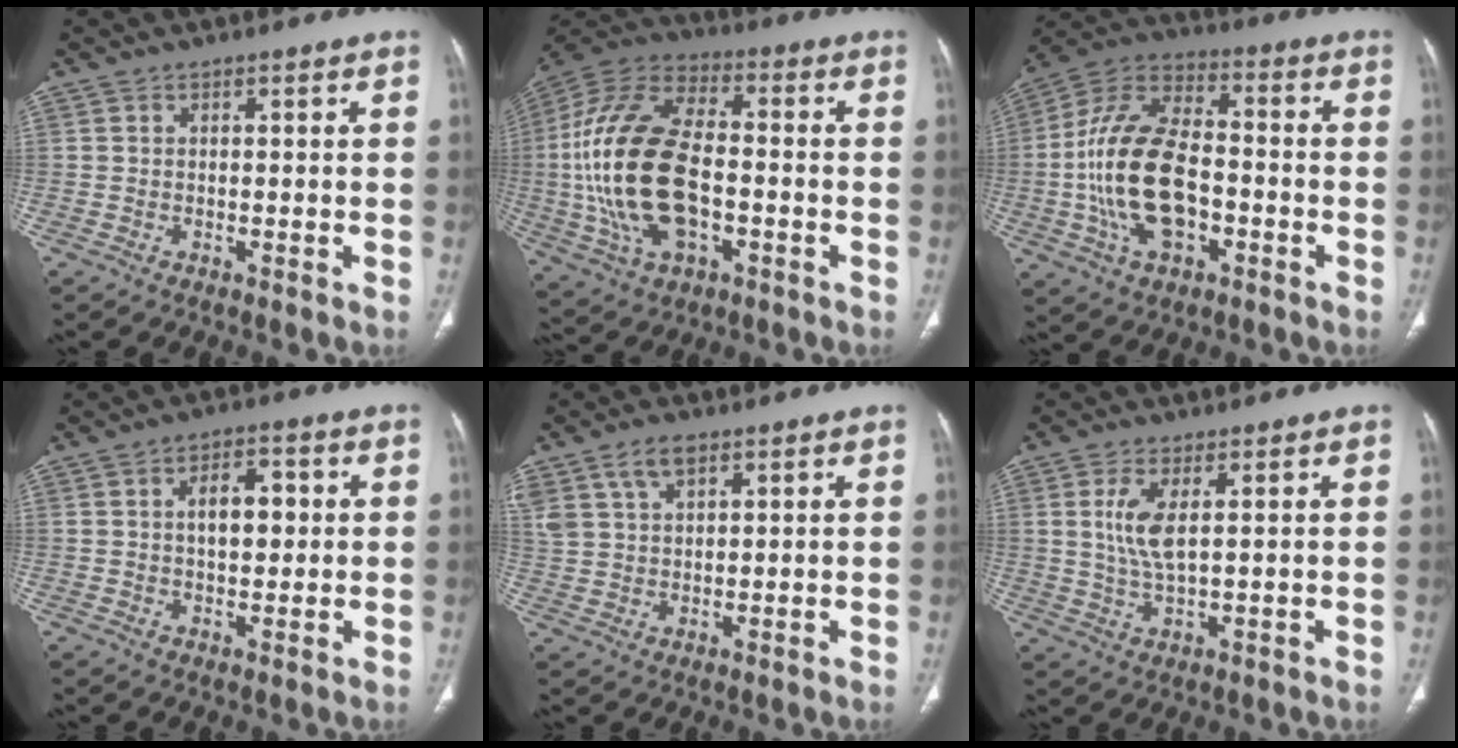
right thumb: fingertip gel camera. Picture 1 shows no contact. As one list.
[{"total": 23.7, "force": [-2.6, 13.0, 19.6], "torque": [-0.410, 0.013, -0.043]}, {"total": 19.1, "force": [-3.4, 10.8, 15.4], "torque": [-0.296, 0.032, -0.059]}, {"total": 6.5, "force": [1.0, 3.7, 5.3], "torque": [-0.065, 0.009, 0.013]}, {"total": 7.3, "force": [4.2, 4.0, 4.4], "torque": [-0.082, -0.005, 0.089]}, {"total": 6.2, "force": [1.6, 2.2, 5.6], "torque": [-0.128, -0.012, 0.038]}]